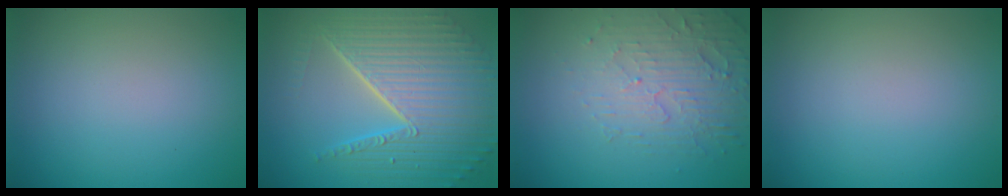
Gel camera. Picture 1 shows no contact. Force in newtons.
{"total": 9.7, "press": 6.2, "slide": 7.5}
{"total": 5.0, "press": 3.3, "slide": 3.7}
{"total": 0.0}